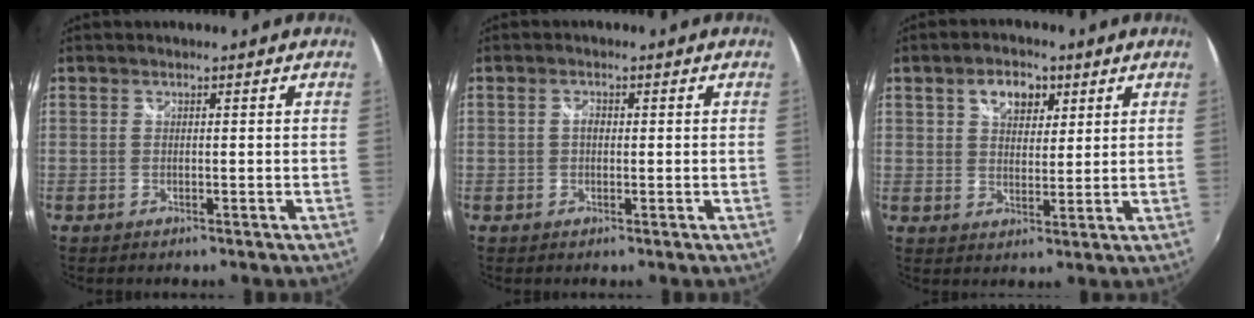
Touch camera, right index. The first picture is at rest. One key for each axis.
{"total": 1.4, "fx": 0.1, "fy": 1.0, "fz": 0.9, "tx": -0.016, "ty": 0.004, "tz": -0.002}
{"total": 6.7, "fx": 3.3, "fy": 4.3, "fz": 4.0, "tx": -0.064, "ty": 0.019, "tz": 0.054}